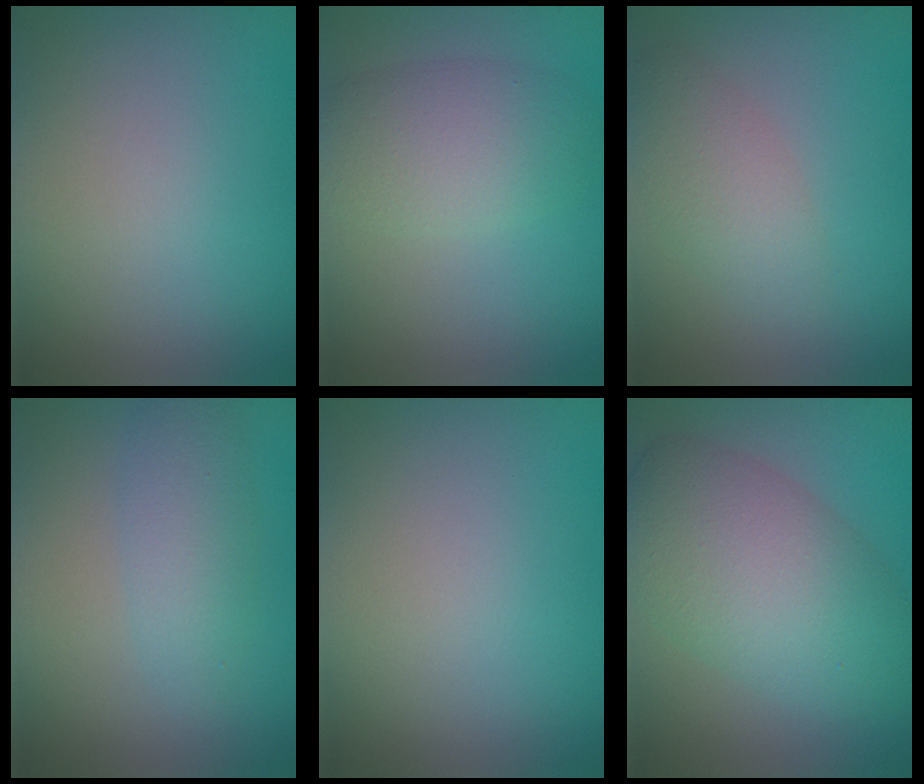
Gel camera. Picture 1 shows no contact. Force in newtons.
{"total": 4.4, "press": 4.4, "slide": 0.1}
{"total": 3.0, "press": 3.0, "slide": 0.1}
{"total": 2.8, "press": 2.8, "slide": 0.1}
{"total": 0.0}
{"total": 8.4, "press": 8.3, "slide": 0.4}